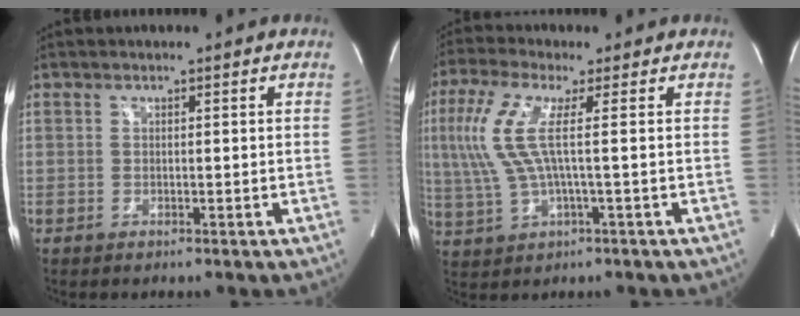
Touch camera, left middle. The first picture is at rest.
{"total": 9.6, "force": [1.3, 1.4, 9.4], "torque": [-0.229, 0.012, 0.024]}